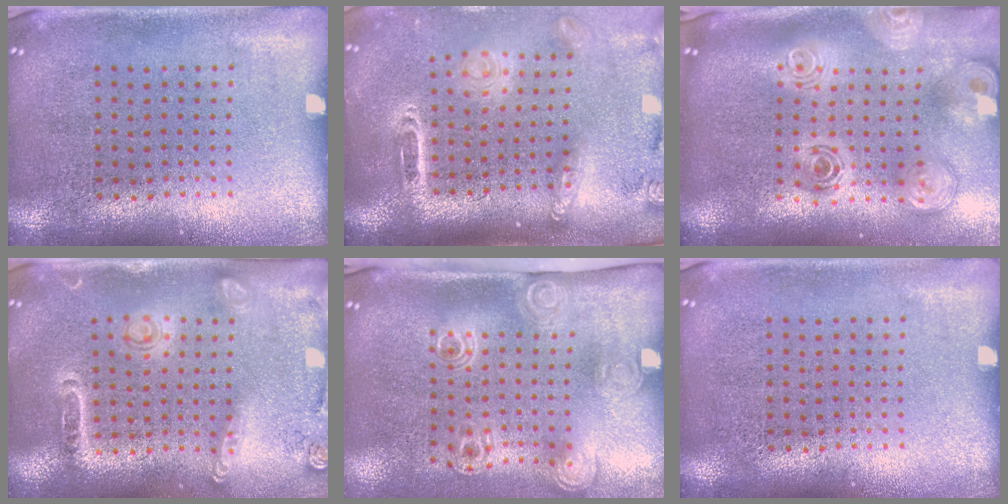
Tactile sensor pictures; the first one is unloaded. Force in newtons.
{"total": 2.5, "press": 1.8, "slide": 1.7}
{"total": 2.8, "press": 1.9, "slide": 2.0}
{"total": 1.7, "press": 1.5, "slide": 0.8}
{"total": 2.1, "press": 1.5, "slide": 1.5}
{"total": 0.0}